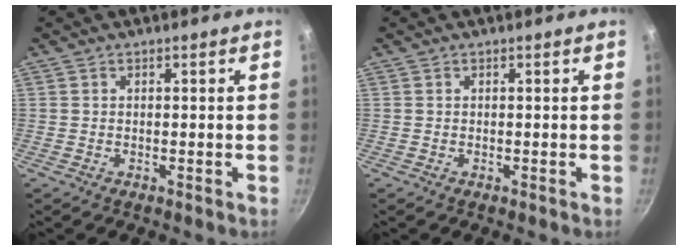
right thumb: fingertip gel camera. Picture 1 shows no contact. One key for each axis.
{"total": 0.0}